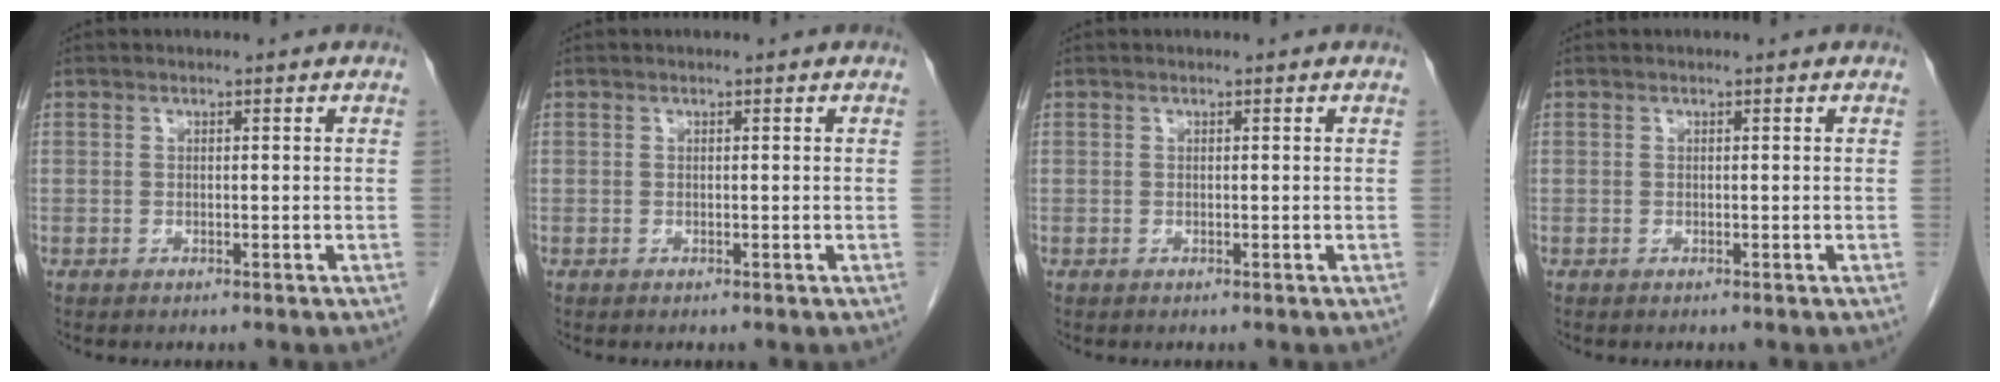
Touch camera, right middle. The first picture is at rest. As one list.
[{"total": 0.0}, {"total": 0.0}, {"total": 0.0}]